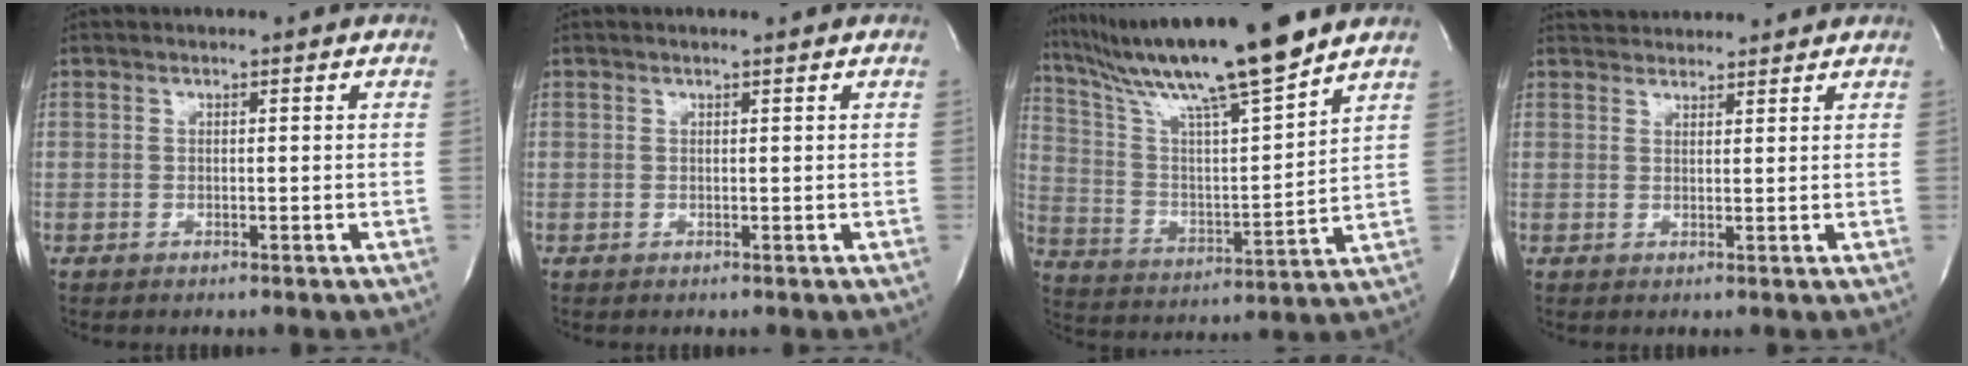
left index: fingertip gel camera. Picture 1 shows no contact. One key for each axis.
{"total": 0.6, "fx": 0.5, "fy": -0.1, "fz": 0.3, "tx": -0.009, "ty": 0.001, "tz": 0.010}
{"total": 18.3, "fx": 15.0, "fy": -0.8, "fz": 10.4, "tx": -0.187, "ty": -0.002, "tz": 0.263}
{"total": 6.0, "fx": 5.8, "fy": 1.4, "fz": 0.8, "tx": -0.010, "ty": 0.029, "tz": 0.080}